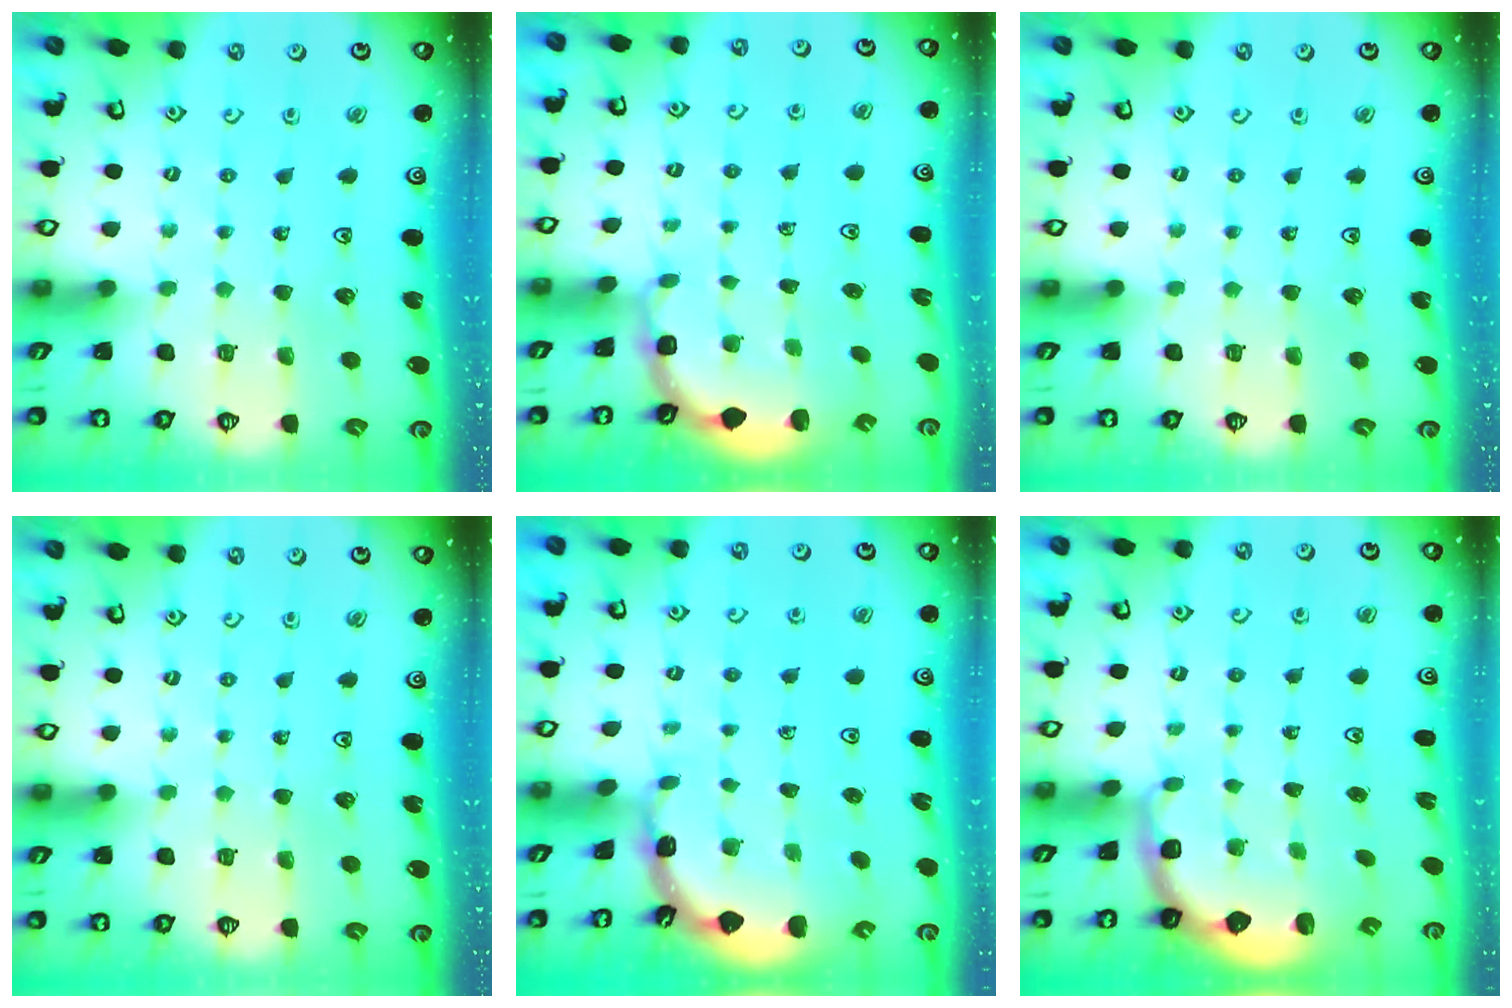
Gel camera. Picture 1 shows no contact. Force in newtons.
{"total": 2.4, "press": 1.8, "slide": 1.6}
{"total": 0.0}
{"total": 0.0}
{"total": 1.8, "press": 1.8, "slide": 0.1}
{"total": 2.3, "press": 1.7, "slide": 1.5}